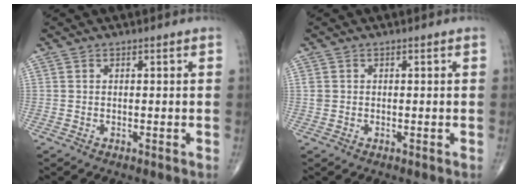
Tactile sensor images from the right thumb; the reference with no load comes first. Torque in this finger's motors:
{"motor_torque": [0.58, 0.31, 0.39, 0.08, -0.03]}